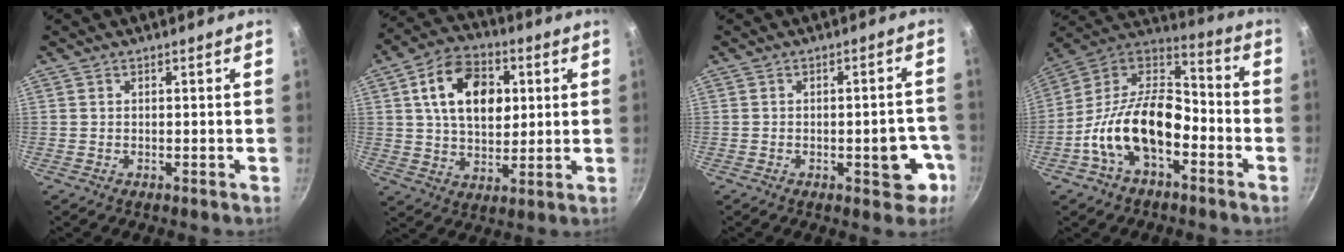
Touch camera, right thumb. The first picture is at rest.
{"total": 15.3, "force": [3.6, 10.2, 10.9], "torque": [-0.149, 0.002, 0.052]}
{"total": 7.4, "force": [-2.6, 3.5, 6.0], "torque": [-0.039, 0.024, -0.032]}
{"total": 19.0, "force": [-6.3, 10.9, 14.2], "torque": [-0.231, 0.065, -0.135]}